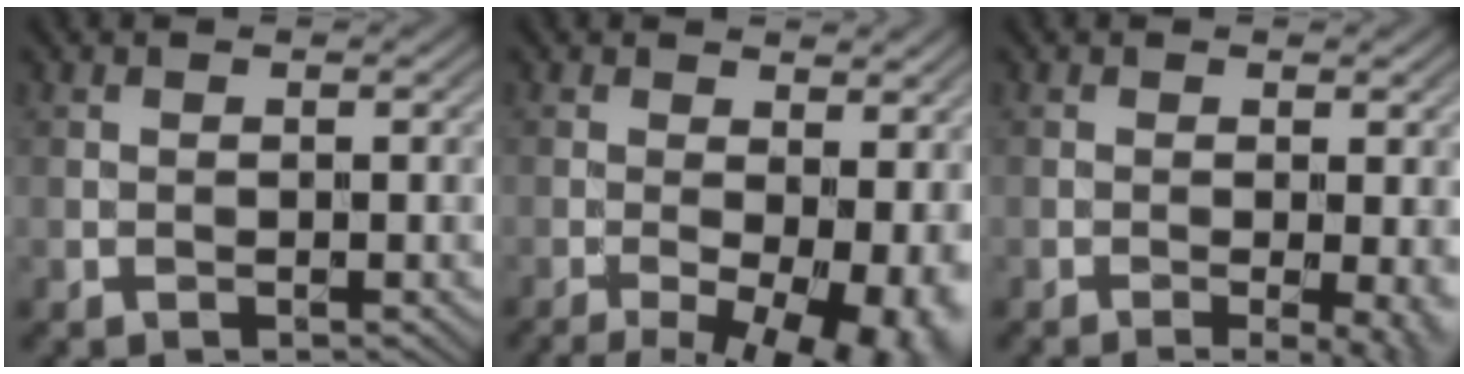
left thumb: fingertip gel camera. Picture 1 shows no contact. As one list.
[{"total": 12.8, "force": [-3.8, 5.4, 11.0], "torque": [-0.147, -0.018, -0.035]}, {"total": 4.7, "force": [-1.1, 1.0, 4.5], "torque": [-0.066, -0.008, -0.012]}]